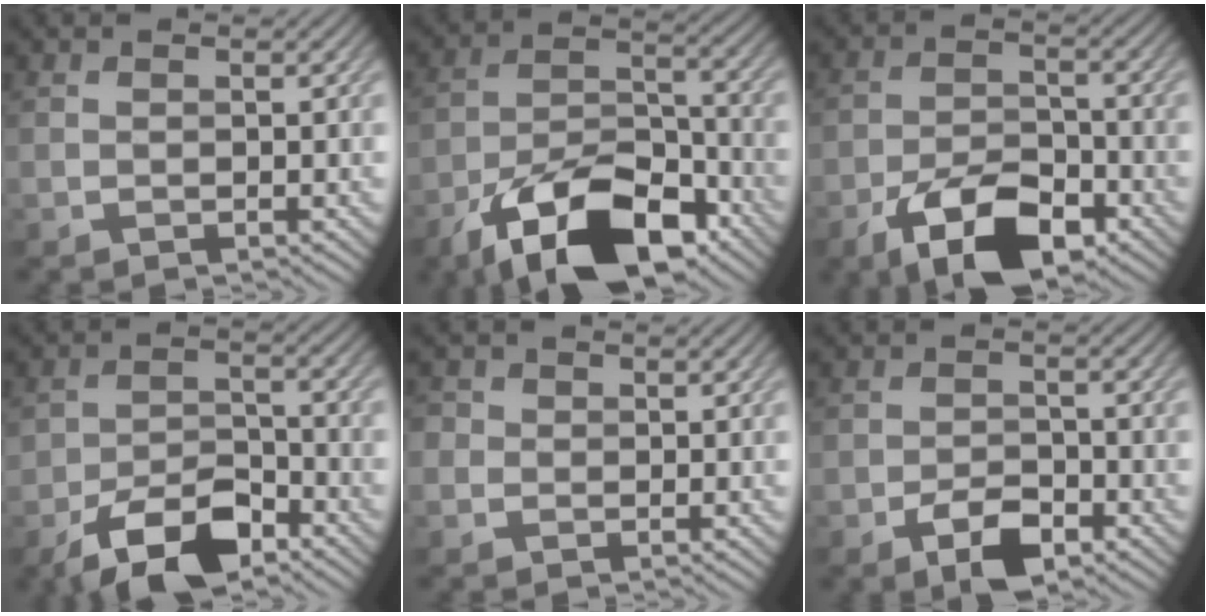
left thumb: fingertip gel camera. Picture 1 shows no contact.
{"total": 15.4, "force": [-9.8, 6.9, 9.5], "torque": [-0.184, -0.016, -0.183]}
{"total": 10.3, "force": [-6.2, 4.6, 6.8], "torque": [-0.124, -0.006, -0.117]}
{"total": 8.5, "force": [-5.6, 3.9, 5.0], "torque": [-0.085, 0.000, -0.110]}
{"total": 2.1, "force": [0.0, 2.1, 0.5], "torque": [-0.011, 0.006, -0.016]}
{"total": 5.0, "force": [-3.1, 2.2, 3.3], "torque": [-0.059, -0.001, -0.058]}